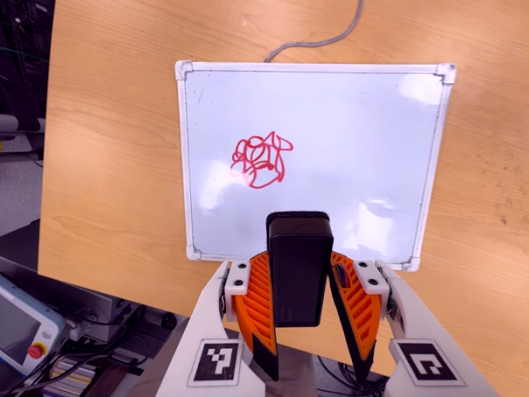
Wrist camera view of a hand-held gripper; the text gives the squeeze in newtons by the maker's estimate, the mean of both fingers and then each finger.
{"total": 5.8, "left": 5.0, "right": 6.7}